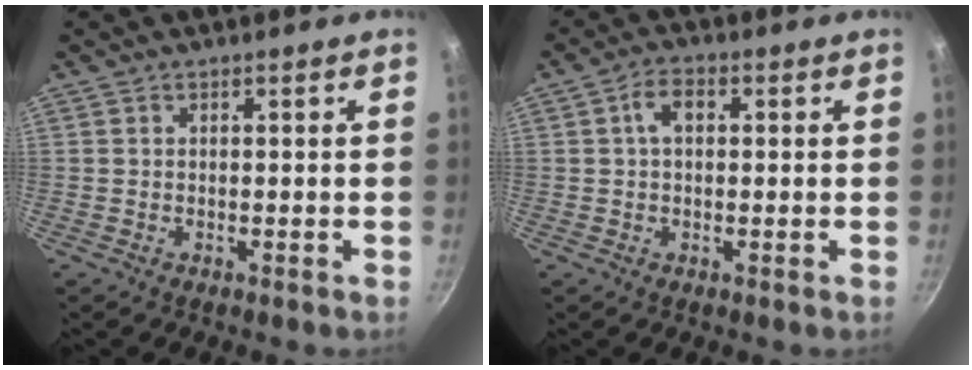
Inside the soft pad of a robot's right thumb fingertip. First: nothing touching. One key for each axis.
{"total": 4.5, "fx": 0.9, "fy": 2.9, "fz": 3.3, "tx": -0.046, "ty": 0.011, "tz": 0.009}